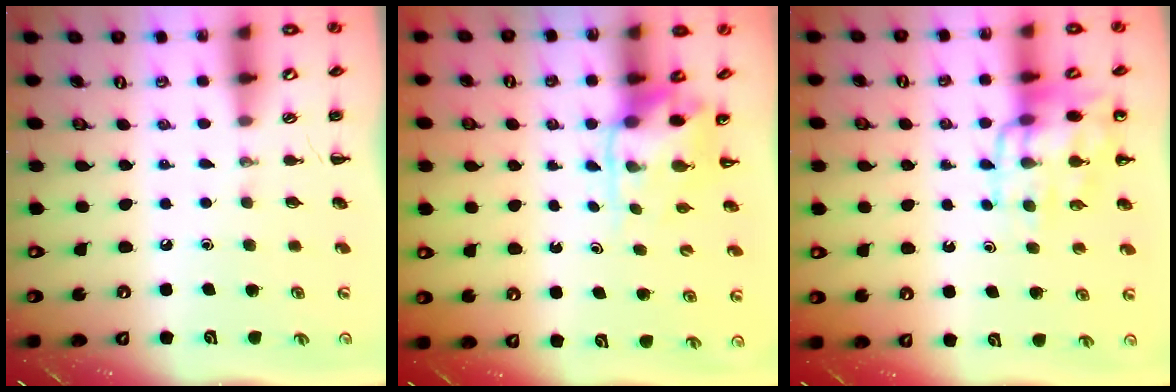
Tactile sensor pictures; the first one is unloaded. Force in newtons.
{"total": 4.0, "press": 3.9, "slide": 0.7}
{"total": 13.9, "press": 13.6, "slide": 2.7}